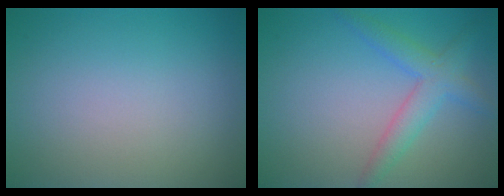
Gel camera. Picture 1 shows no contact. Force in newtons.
{"total": 2.4, "press": 2.4, "slide": 0.2}